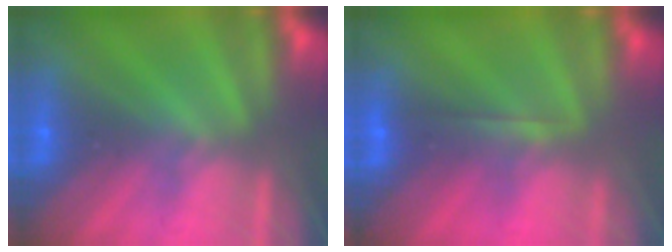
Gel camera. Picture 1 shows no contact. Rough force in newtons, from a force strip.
{"total": 1.7}